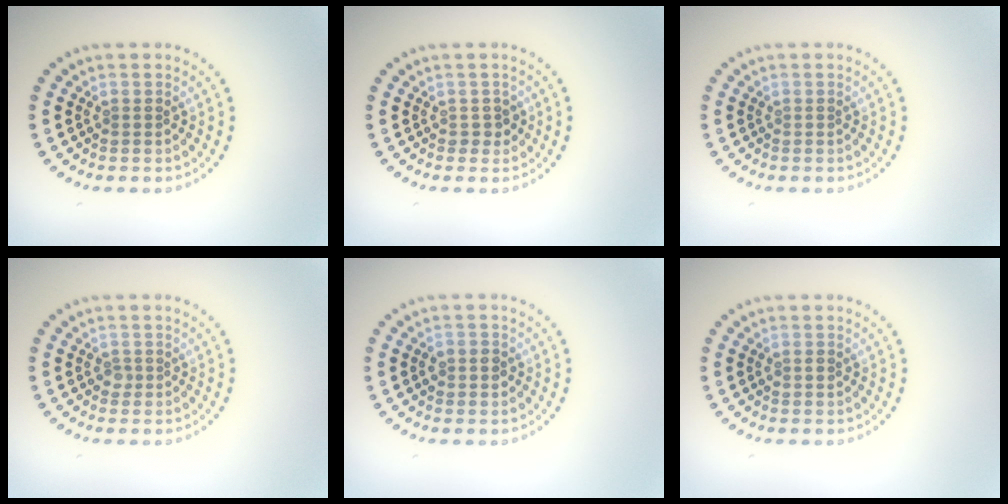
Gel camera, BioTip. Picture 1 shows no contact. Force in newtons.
{"total": 1.2, "press": 1.0, "slide": 0.5}
{"total": 0.0}
{"total": 0.8, "press": 0.6, "slide": 0.5}
{"total": 1.6, "press": 1.6, "slide": 0.4}
{"total": 0.9, "press": 0.8, "slide": 0.2}